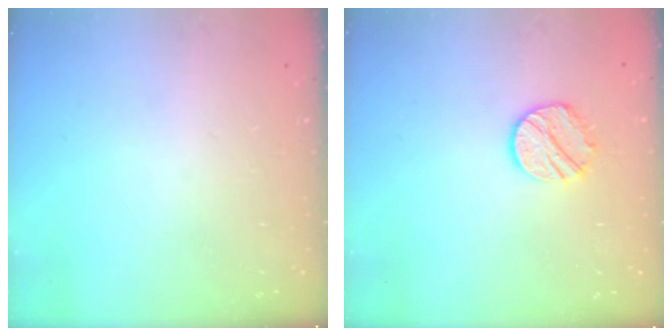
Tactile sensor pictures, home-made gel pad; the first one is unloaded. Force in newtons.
{"total": 8.8, "press": 8.8, "slide": 0.4}